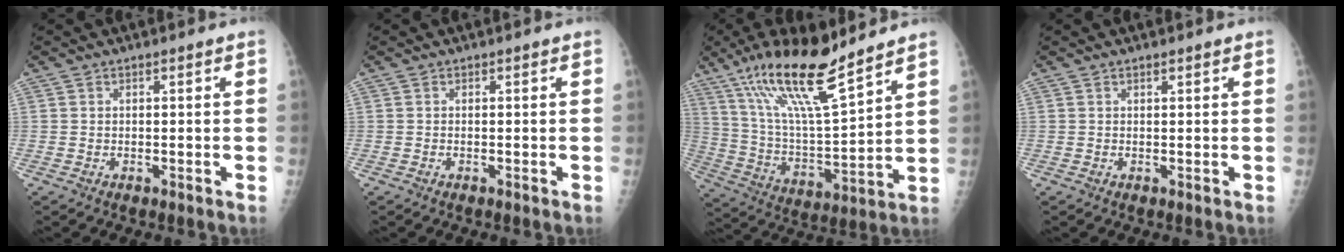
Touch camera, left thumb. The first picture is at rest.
{"total": 0.0}
{"total": 19.3, "force": [13.5, 3.5, 13.4], "torque": [-0.231, -0.059, 0.253]}
{"total": 0.7, "force": [0.6, 0.1, 0.4], "torque": [-0.008, -0.002, 0.010]}